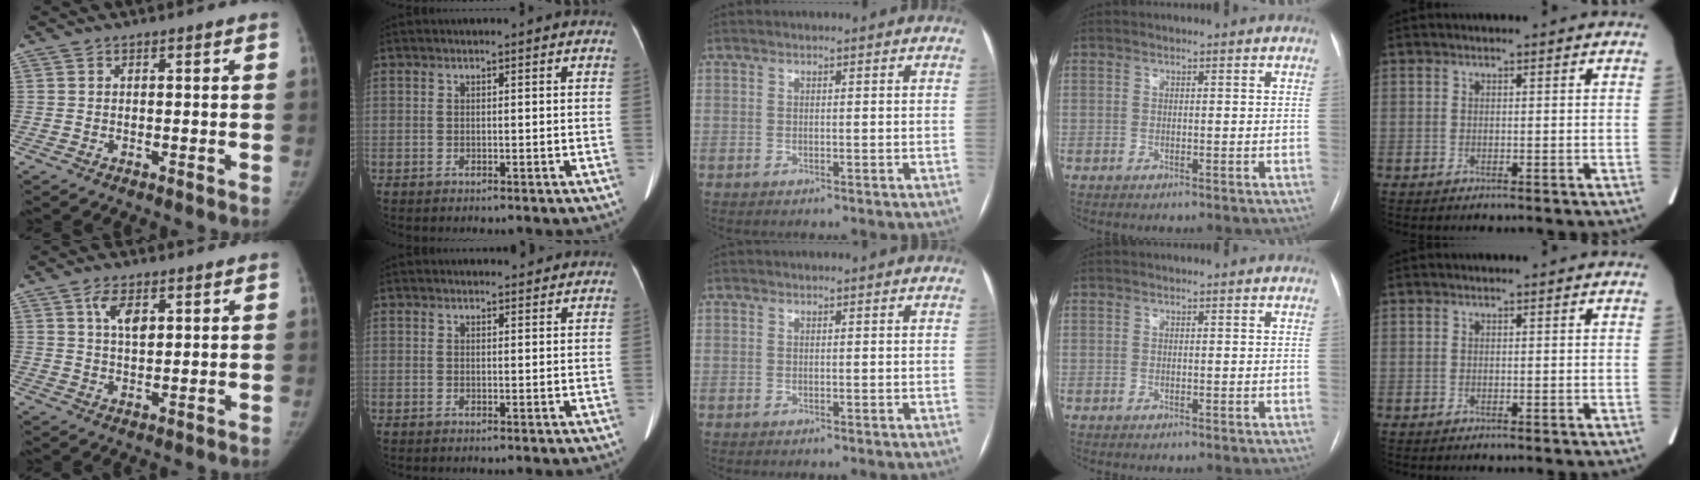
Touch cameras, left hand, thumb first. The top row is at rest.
{"thumb": {"total": 5.0, "force": [2.3, 2.4, 3.7], "torque": [-0.060, -0.009, 0.044]}, "index": {"total": 2.6, "force": [2.5, 0.8, 0.3], "torque": [-0.006, 0.007, 0.028]}}